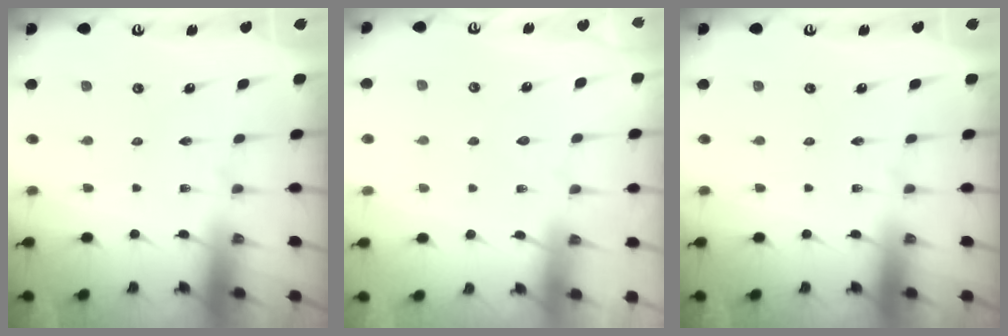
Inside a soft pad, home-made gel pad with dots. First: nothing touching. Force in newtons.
{"total": 3.2, "press": 3.2, "slide": 0.4}
{"total": 0.0}